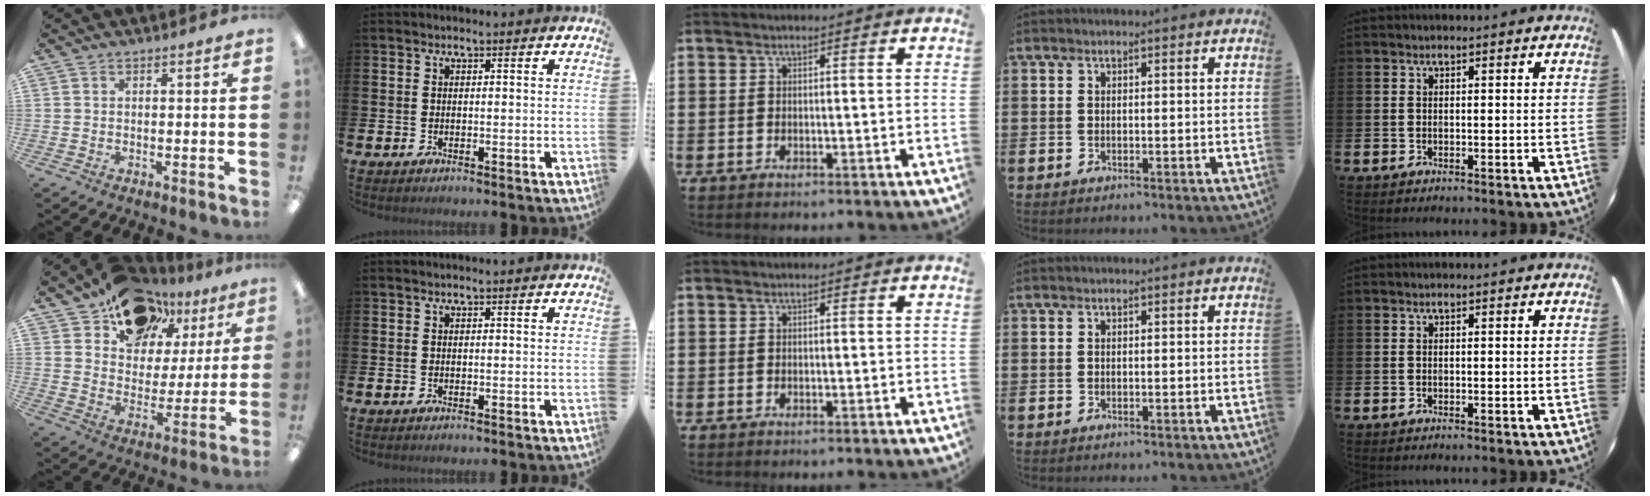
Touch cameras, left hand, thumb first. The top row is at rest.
{"thumb": {"total": 15.1, "force": [11.2, 9.2, 4.4], "torque": [-0.071, -0.079, 0.208]}}